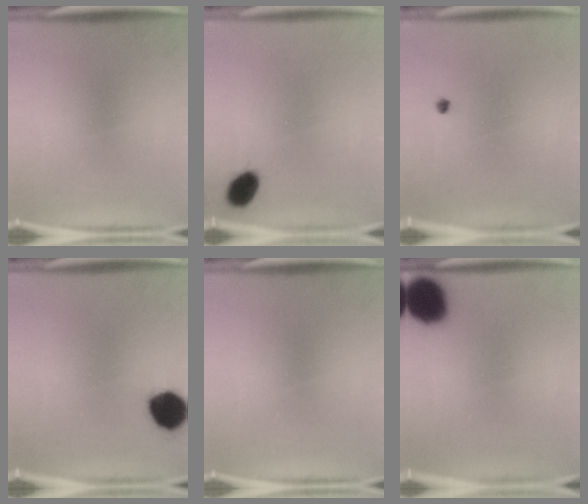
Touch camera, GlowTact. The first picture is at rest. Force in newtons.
{"total": 5.4}
{"total": 0.6}
{"total": 9.5}
{"total": 0.0}
{"total": 14.8}